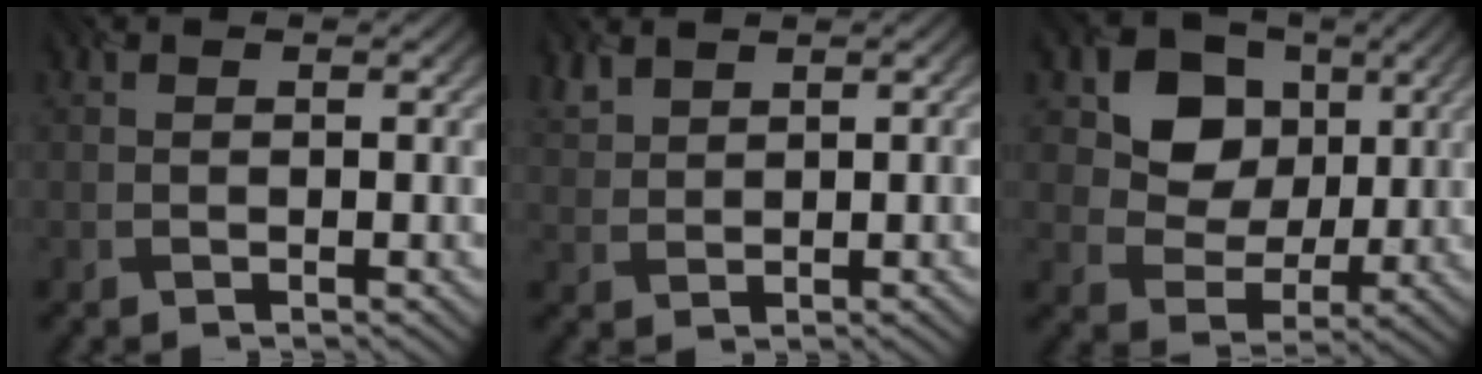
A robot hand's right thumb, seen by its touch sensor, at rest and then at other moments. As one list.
[{"total": 2.3, "force": [2.1, 0.7, 0.6], "torque": [-0.031, 0.011, 0.050]}, {"total": 9.2, "force": [3.6, 7.8, 3.3], "torque": [-0.108, 0.006, 0.070]}]